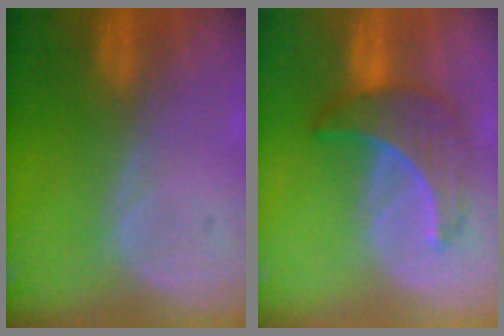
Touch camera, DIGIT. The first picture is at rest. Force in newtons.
{"total": 6.6, "press": 6.6, "slide": 0.9}